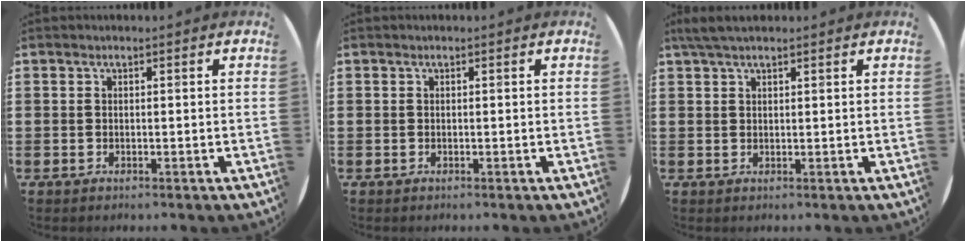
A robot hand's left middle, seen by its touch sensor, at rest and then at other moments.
{"total": 0.0}
{"total": 2.5, "force": [2.0, 0.5, 1.4], "torque": [-0.031, 0.004, 0.036]}